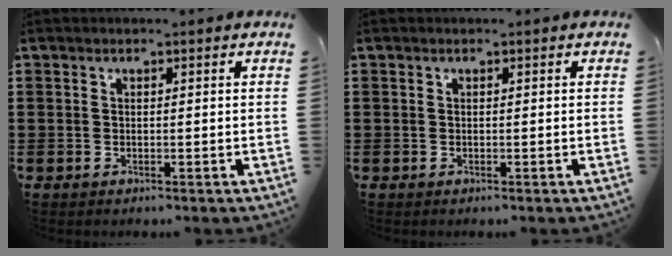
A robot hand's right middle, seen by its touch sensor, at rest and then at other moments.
{"total": 0.5, "force": [-0.4, 0.3, 0.2], "torque": [-0.004, -0.001, -0.008]}